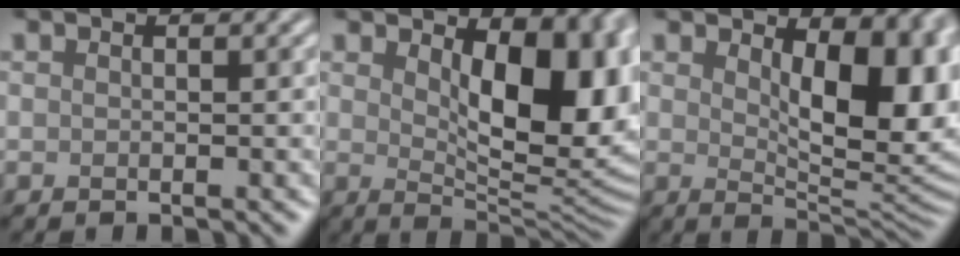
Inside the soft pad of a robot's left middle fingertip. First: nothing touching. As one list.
[{"total": 11.0, "force": [2.7, 5.6, 9.1], "torque": [-0.113, -0.011, 0.048]}, {"total": 10.0, "force": [2.5, 5.0, 8.3], "torque": [-0.099, -0.005, 0.041]}]